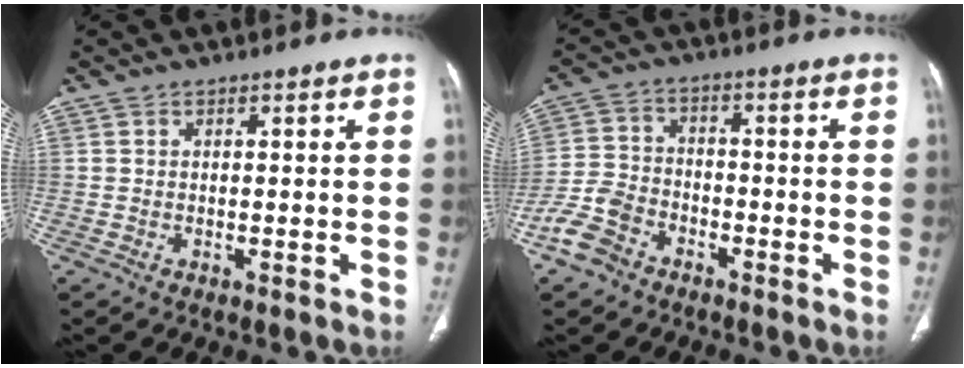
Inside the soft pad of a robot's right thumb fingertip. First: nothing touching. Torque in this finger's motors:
{"motor_torque": [1.44, 1.19, 0.27, -0.85, 0.08]}